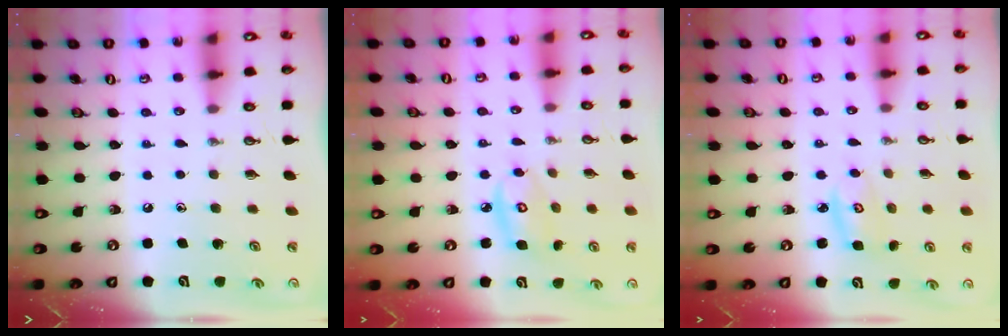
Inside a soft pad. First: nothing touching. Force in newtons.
{"total": 5.9, "press": 5.9, "slide": 0.3}
{"total": 3.4, "press": 3.4, "slide": 0.1}